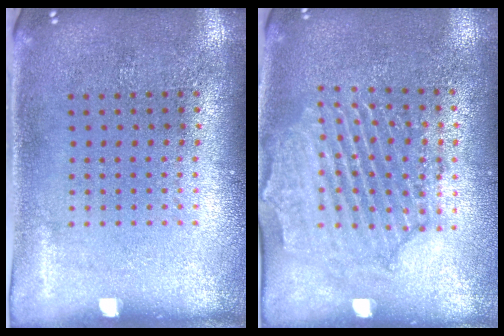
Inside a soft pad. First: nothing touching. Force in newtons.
{"total": 2.0, "press": 1.9, "slide": 0.5}